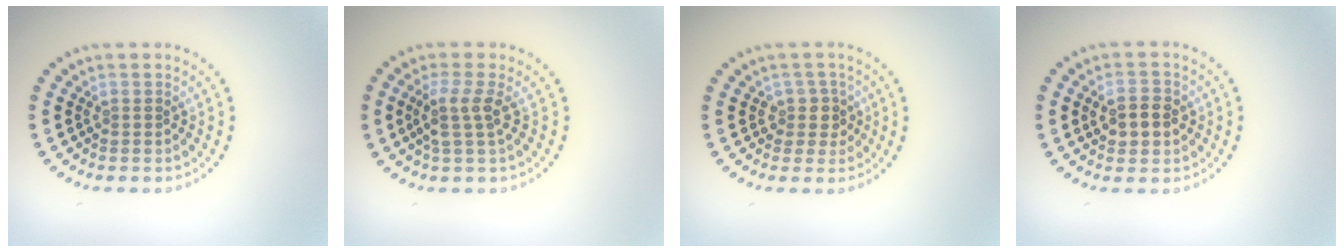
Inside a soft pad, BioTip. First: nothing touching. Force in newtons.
{"total": 2.5, "press": 2.0, "slide": 1.6}
{"total": 2.1, "press": 1.7, "slide": 1.3}
{"total": 2.9, "press": 2.9, "slide": 0.2}